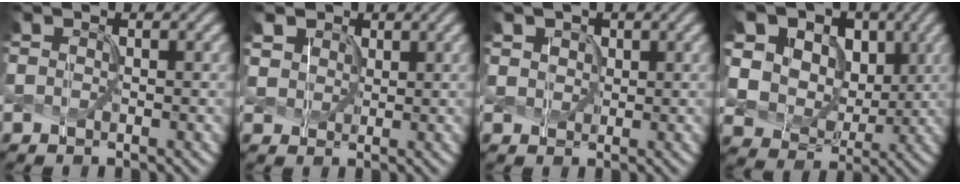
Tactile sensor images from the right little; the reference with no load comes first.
{"total": 4.0, "force": [2.5, 2.8, 1.3], "torque": [-0.057, 0.005, 0.052]}
{"total": 2.0, "force": [1.2, 1.5, 0.5], "torque": [-0.018, 0.001, 0.027]}
{"total": 16.3, "force": [6.3, 12.9, 7.7], "torque": [-0.199, 0.023, 0.133]}